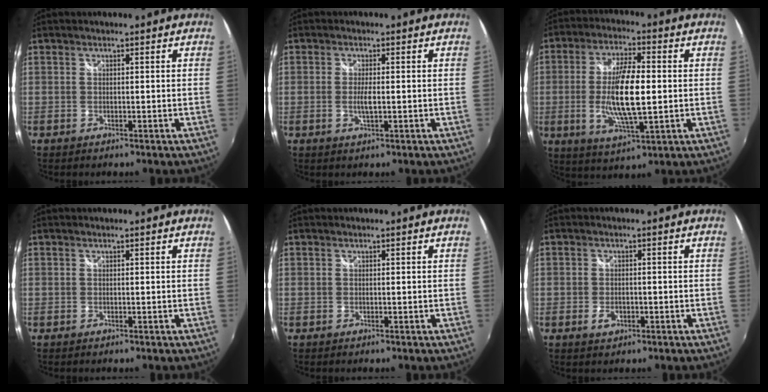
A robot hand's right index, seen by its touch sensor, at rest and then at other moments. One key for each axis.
{"total": 2.5, "fx": -0.3, "fy": 0.5, "fz": 2.5, "tx": -0.047, "ty": -0.006, "tz": -0.005}
{"total": 12.4, "fx": -0.9, "fy": 3.5, "fz": 11.9, "tx": -0.230, "ty": -0.006, "tz": -0.013}
{"total": 0.0}
{"total": 0.0}
{"total": 2.5, "fx": -1.0, "fy": 1.6, "fz": 1.6, "tx": -0.031, "ty": -0.003, "tz": -0.017}